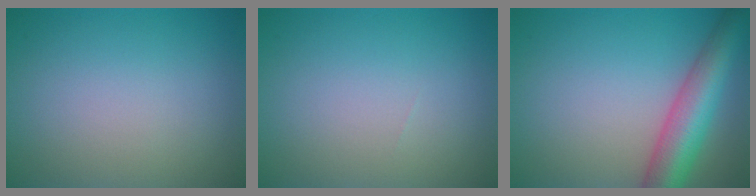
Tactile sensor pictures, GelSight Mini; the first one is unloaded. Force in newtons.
{"total": 0.0}
{"total": 7.2, "press": 7.2, "slide": 0.3}